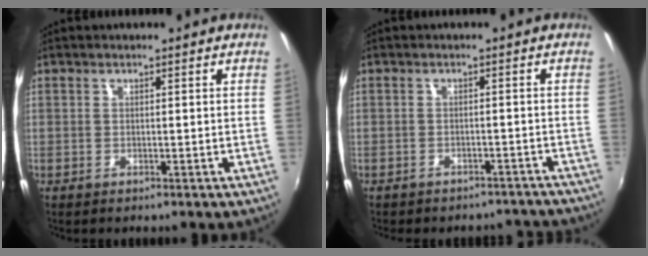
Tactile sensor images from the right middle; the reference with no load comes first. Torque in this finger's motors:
{"motor_torque": [0.94, -1.20, 0.19, 0.10]}